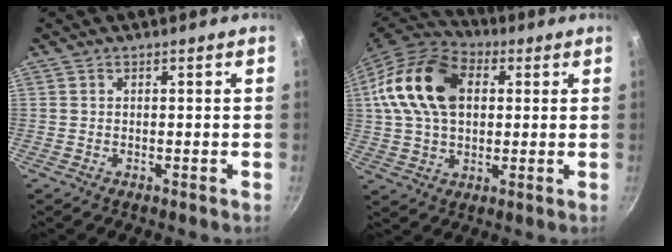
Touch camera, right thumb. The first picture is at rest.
{"total": 18.4, "force": [3.9, 12.5, 13.0], "torque": [-0.227, 0.017, 0.056]}